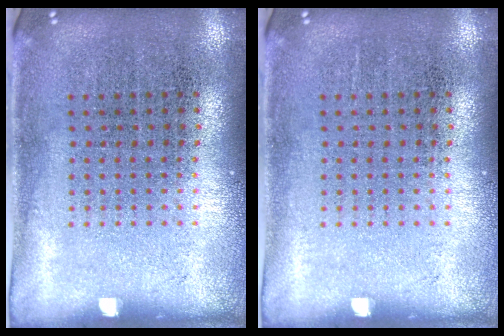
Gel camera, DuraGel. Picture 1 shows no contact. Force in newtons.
{"total": 0.0}